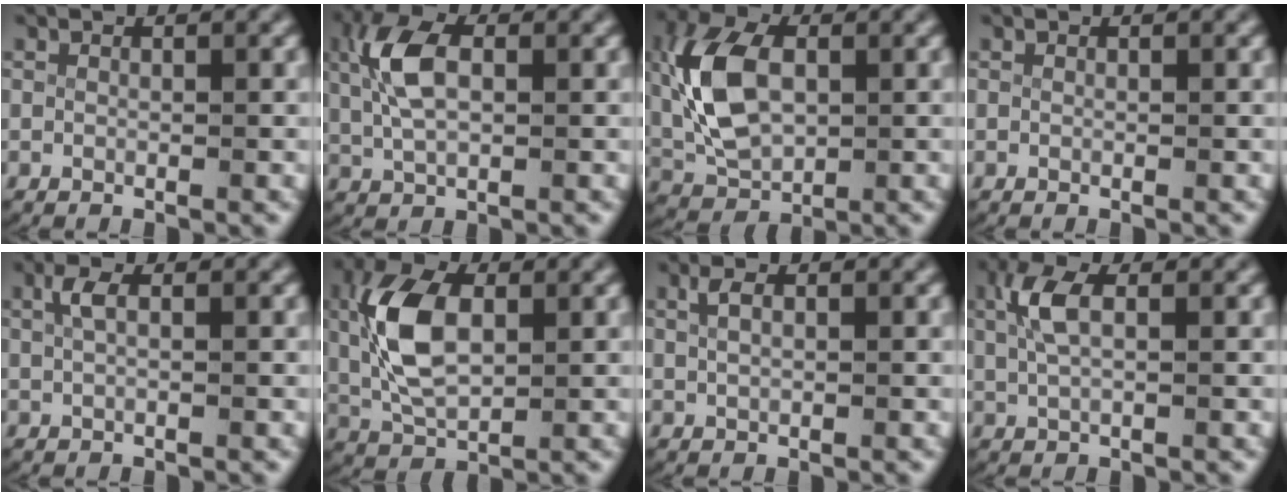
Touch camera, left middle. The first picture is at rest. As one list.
[{"total": 5.0, "force": [1.0, 2.6, 4.1], "torque": [-0.099, 0.002, 0.023]}, {"total": 7.5, "force": [0.6, 5.0, 5.6], "torque": [-0.134, -0.010, 0.022]}, {"total": 0.0}, {"total": 1.4, "force": [0.5, 0.4, 1.3], "torque": [-0.033, -0.001, 0.014]}, {"total": 7.0, "force": [1.0, 4.1, 5.6], "torque": [-0.138, -0.009, 0.026]}, {"total": 1.2, "force": [0.6, 0.4, 1.0], "torque": [-0.027, -0.002, 0.017]}, {"total": 3.1, "force": [0.8, 1.2, 2.7], "torque": [-0.068, 0.002, 0.019]}]